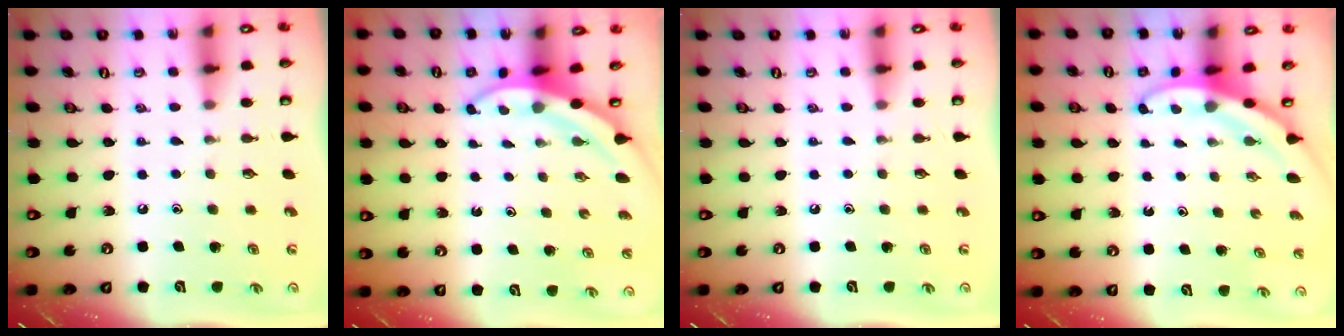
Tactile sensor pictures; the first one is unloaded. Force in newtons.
{"total": 4.8, "press": 4.7, "slide": 0.2}
{"total": 0.0}
{"total": 3.3, "press": 3.3, "slide": 0.2}